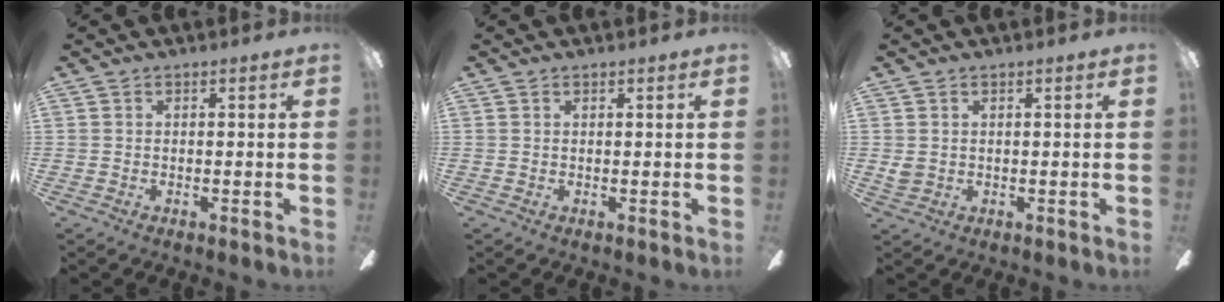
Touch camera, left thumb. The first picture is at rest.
{"total": 0.5, "force": [0.3, 0.2, 0.4], "torque": [-0.008, 0.001, 0.007]}
{"total": 1.9, "force": [0.7, 1.5, 1.0], "torque": [-0.021, 0.004, 0.013]}